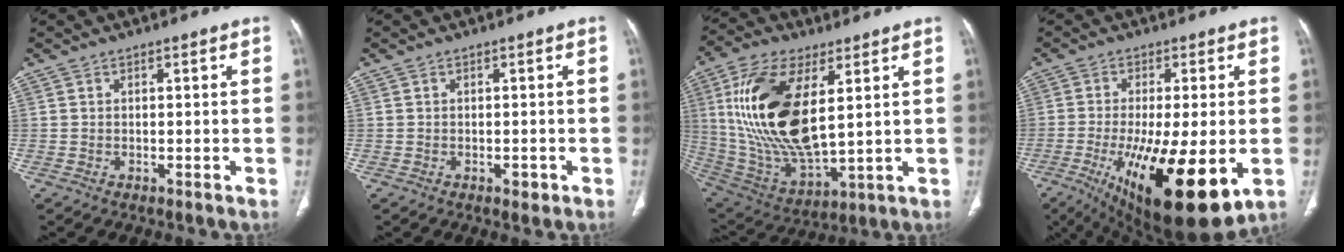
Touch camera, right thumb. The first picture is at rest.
{"total": 1.4, "force": [-0.6, 0.8, 0.9], "torque": [-0.008, 0.000, -0.006]}
{"total": 22.6, "force": [5.3, 10.3, 19.4], "torque": [-0.389, -0.028, 0.108]}
{"total": 20.9, "force": [-6.1, 6.5, 18.9], "torque": [-0.301, -0.031, -0.076]}